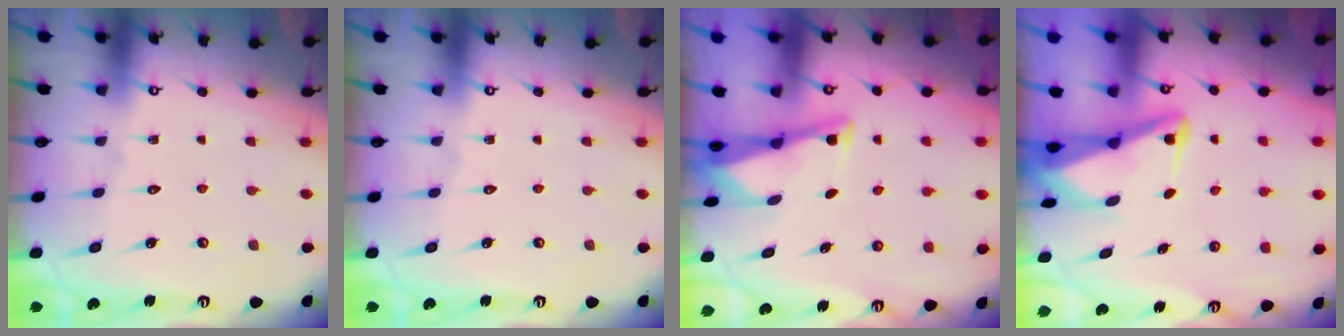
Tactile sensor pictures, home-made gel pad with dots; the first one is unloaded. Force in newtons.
{"total": 0.0}
{"total": 3.0, "press": 3.0, "slide": 0.2}
{"total": 3.5, "press": 3.5, "slide": 0.8}